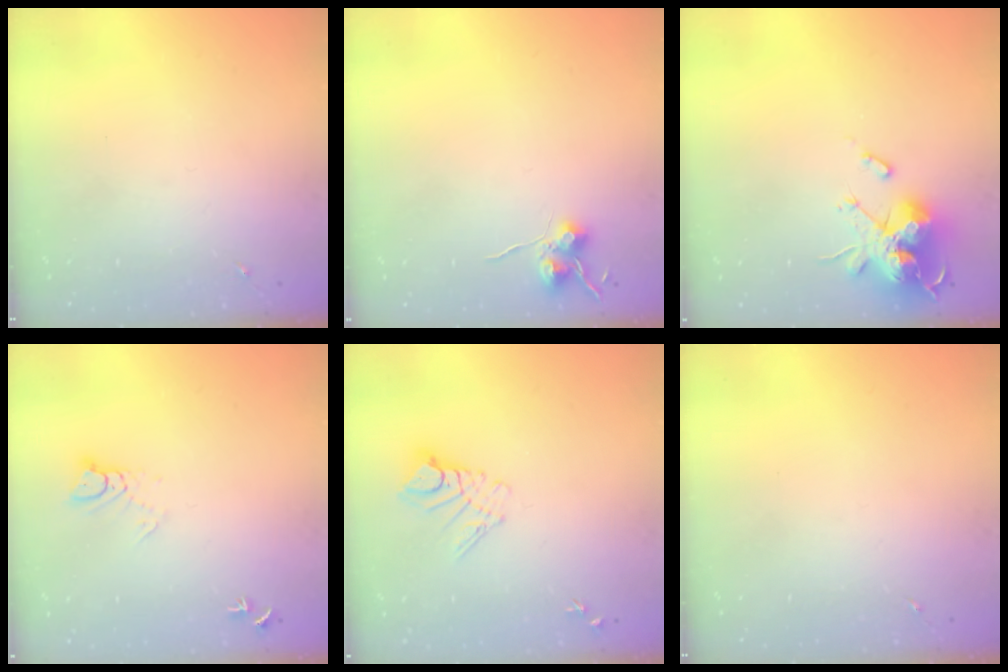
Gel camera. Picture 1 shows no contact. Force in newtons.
{"total": 6.9, "press": 6.9, "slide": 0.6}
{"total": 18.5, "press": 18.5, "slide": 0.1}
{"total": 4.6, "press": 4.5, "slide": 0.5}
{"total": 8.9, "press": 8.9, "slide": 0.8}
{"total": 0.0}